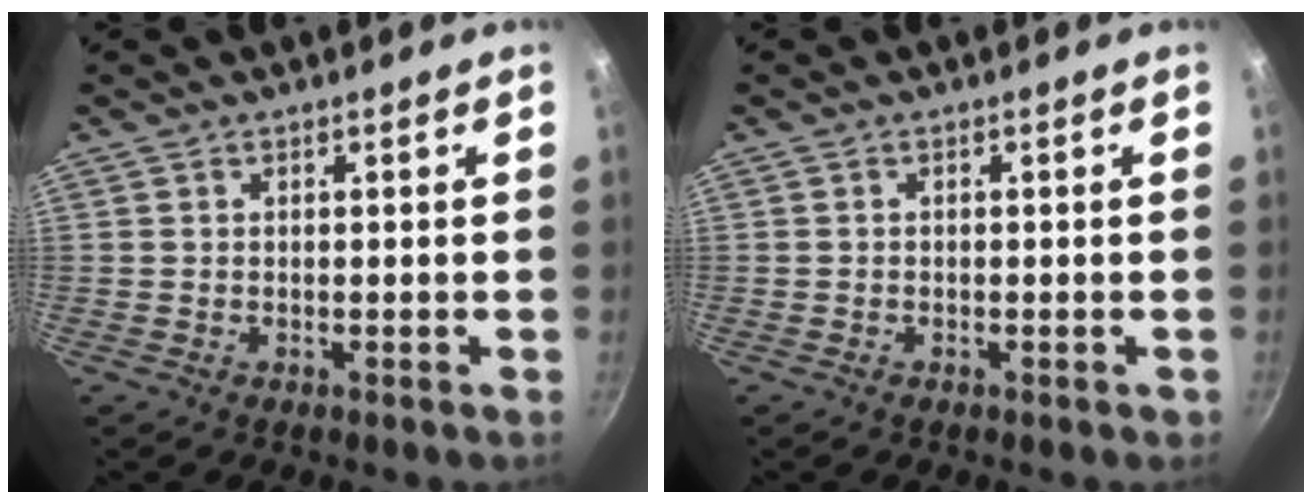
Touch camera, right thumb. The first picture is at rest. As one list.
[{"total": 0.6, "force": [-0.3, 0.4, 0.3], "torque": [-0.002, 0.002, -0.005]}]